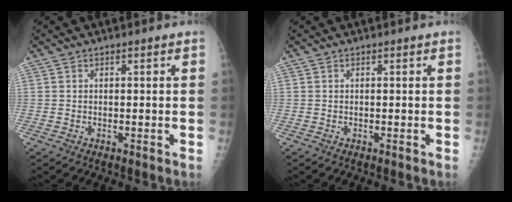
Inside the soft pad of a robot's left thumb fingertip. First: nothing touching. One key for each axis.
{"total": 0.0}